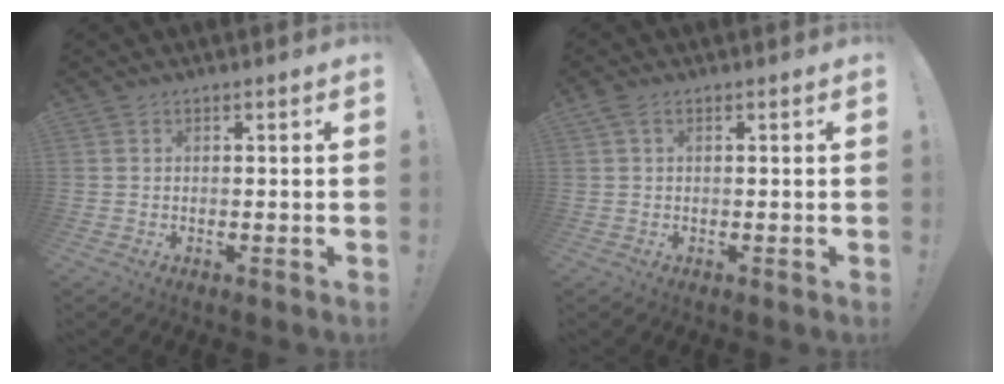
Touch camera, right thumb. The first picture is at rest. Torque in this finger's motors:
{"motor_torque": [0.09, 1.04, 0.48, 0.23, 0.21]}